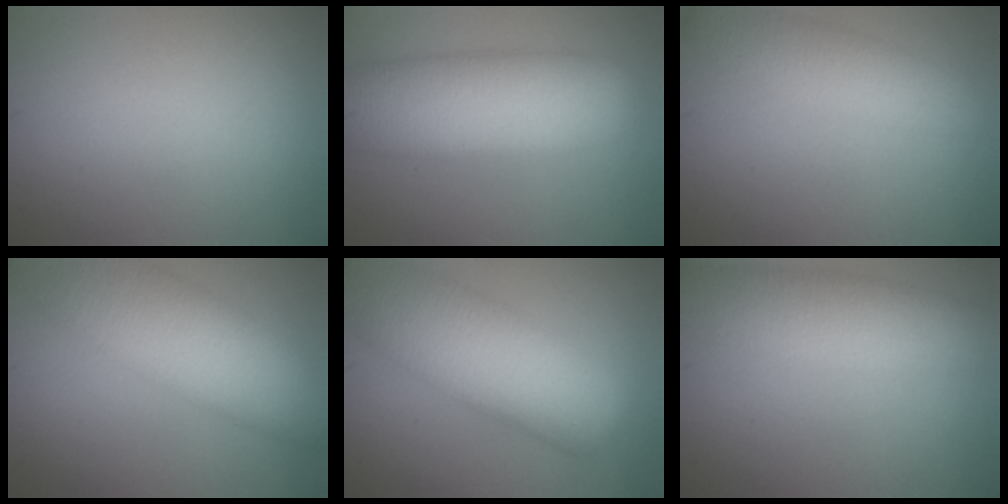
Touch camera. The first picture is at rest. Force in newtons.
{"total": 11.0, "press": 11.0, "slide": 0.3}
{"total": 4.7, "press": 4.7, "slide": 0.3}
{"total": 10.9, "press": 10.9, "slide": 0.4}
{"total": 10.8, "press": 10.8, "slide": 0.5}
{"total": 7.1, "press": 7.0, "slide": 0.7}